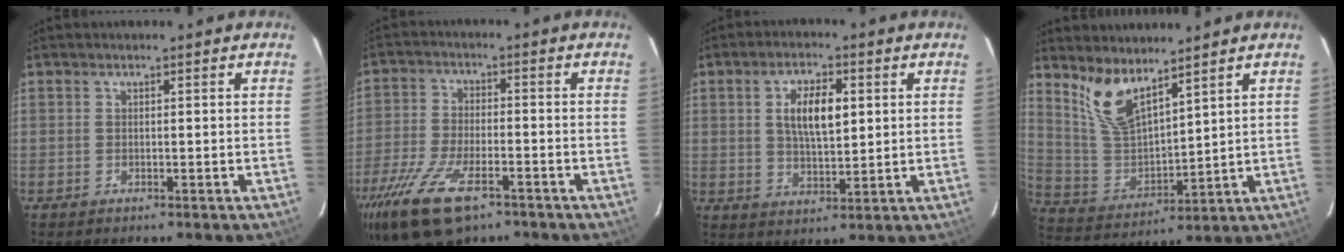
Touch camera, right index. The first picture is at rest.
{"total": 16.0, "force": [-10.0, 6.5, 10.6], "torque": [-0.241, -0.044, -0.185]}
{"total": 8.1, "force": [1.9, 3.4, 7.1], "torque": [-0.129, 0.007, 0.038]}
{"total": 10.5, "force": [7.5, 3.8, 6.3], "torque": [-0.129, -0.005, 0.164]}